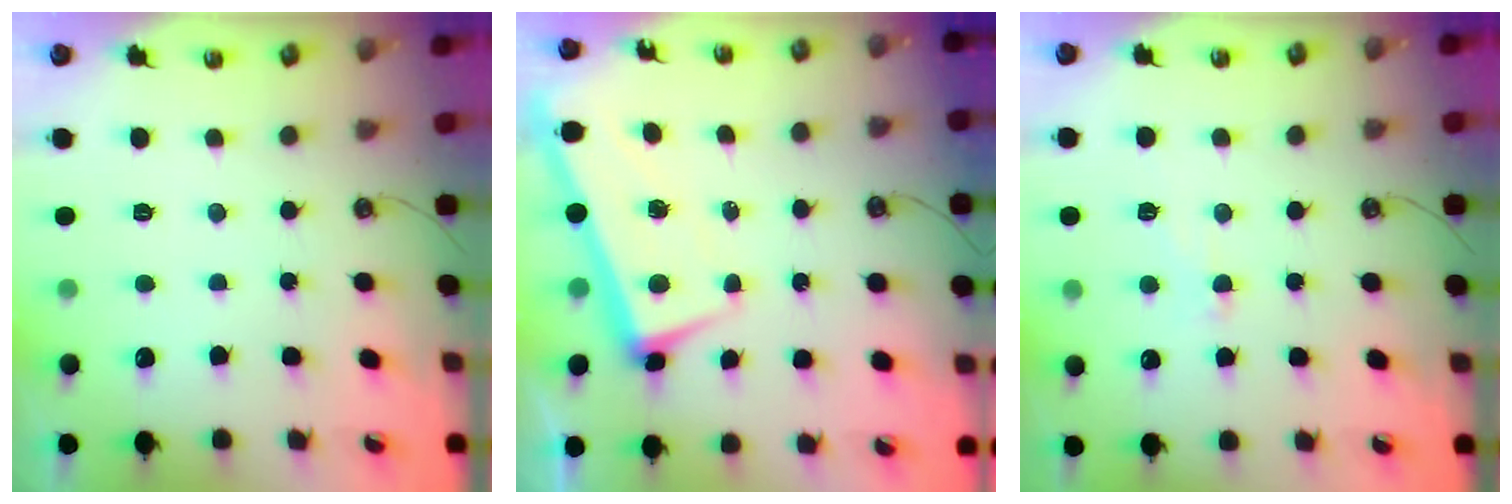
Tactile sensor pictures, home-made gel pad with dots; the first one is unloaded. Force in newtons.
{"total": 1.6, "press": 0.6, "slide": 1.4}
{"total": 2.4, "press": 2.4, "slide": 0.6}